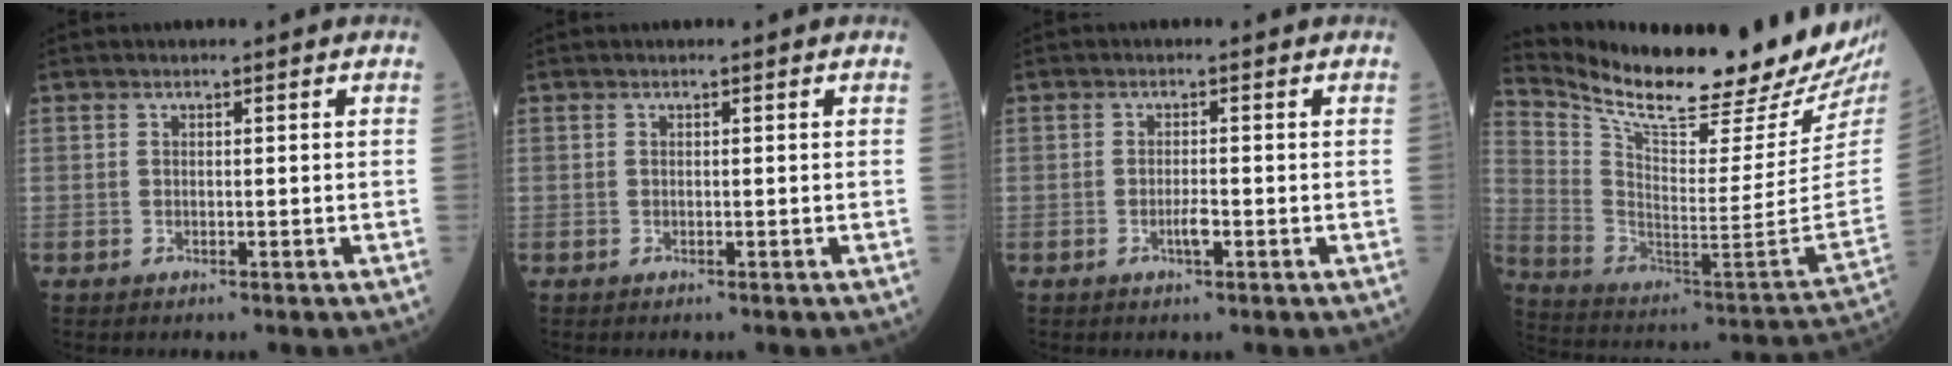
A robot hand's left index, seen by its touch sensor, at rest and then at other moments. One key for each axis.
{"total": 0.0}
{"total": 1.6, "fx": -0.6, "fy": 0.2, "fz": 1.4, "tx": -0.028, "ty": -0.001, "tz": -0.010}
{"total": 26.7, "fx": 23.3, "fy": 2.7, "fz": 12.7, "tx": -0.234, "ty": -0.089, "tz": 0.342}